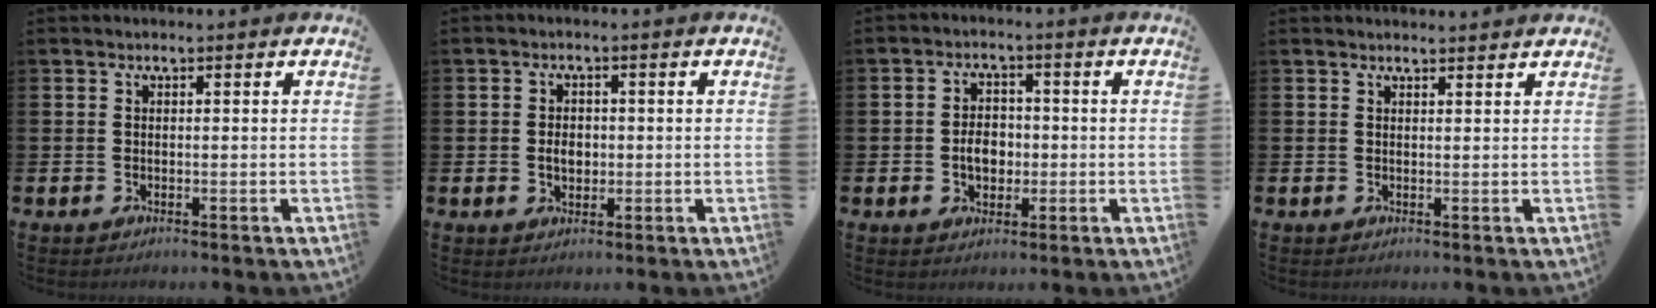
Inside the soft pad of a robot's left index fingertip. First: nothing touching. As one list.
[{"total": 2.8, "force": [-0.1, 1.9, 2.0], "torque": [-0.021, -0.001, -0.008]}, {"total": 4.0, "force": [-0.7, 3.0, 2.7], "torque": [-0.036, 0.001, -0.020]}, {"total": 1.1, "force": [1.1, -0.1, -0.1], "torque": [0.015, -0.011, 0.017]}]